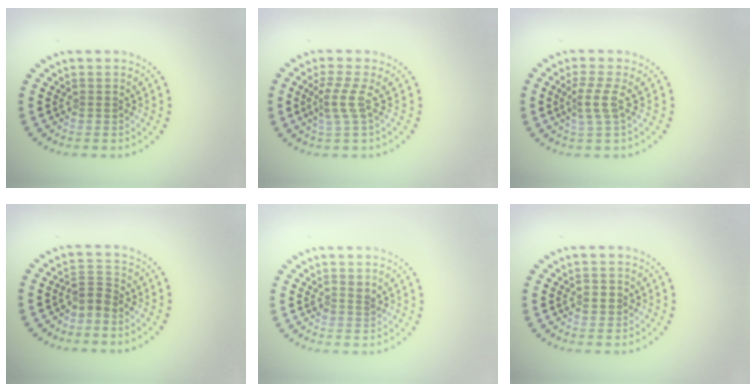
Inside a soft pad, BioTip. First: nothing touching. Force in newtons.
{"total": 2.4, "press": 1.6, "slide": 1.8}
{"total": 2.2, "press": 1.5, "slide": 1.5}
{"total": 1.9, "press": 1.4, "slide": 1.2}
{"total": 0.9, "press": 0.8, "slide": 0.3}
{"total": 1.0, "press": 0.9, "slide": 0.1}